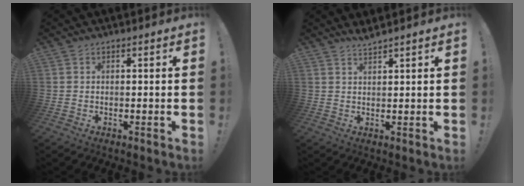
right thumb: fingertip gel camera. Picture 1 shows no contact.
{"total": 2.3, "force": [2.1, -0.5, 0.8], "torque": [-0.010, -0.016, 0.035]}